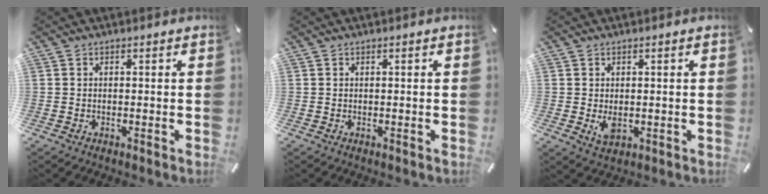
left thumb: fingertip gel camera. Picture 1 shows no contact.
{"total": 0.0}
{"total": 3.1, "force": [-0.1, 2.1, 2.4], "torque": [-0.049, -0.006, -0.005]}